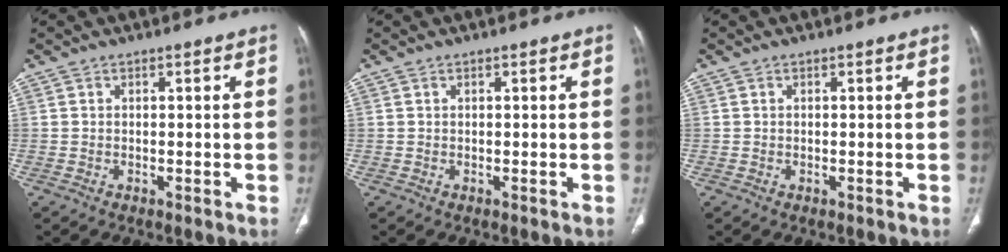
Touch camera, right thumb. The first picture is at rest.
{"total": 0.0}
{"total": 0.0}